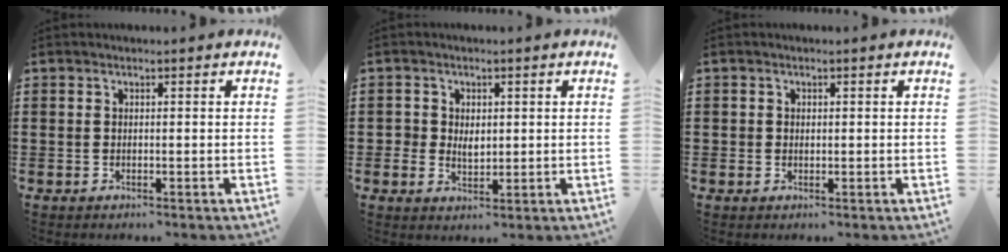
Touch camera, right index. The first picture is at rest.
{"total": 2.7, "force": [0.3, 2.2, 1.5], "torque": [-0.036, 0.010, 0.003]}
{"total": 0.7, "force": [0.2, 0.6, 0.2], "torque": [-0.005, 0.004, 0.004]}